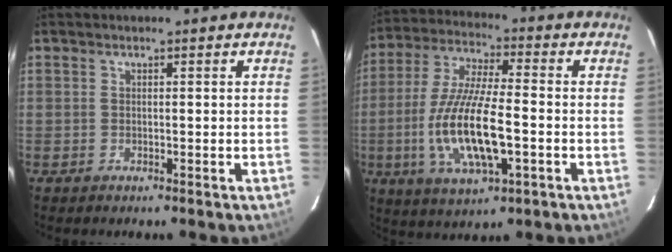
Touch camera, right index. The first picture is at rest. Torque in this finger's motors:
{"motor_torque": [0.99, -0.65, 1.06, 0.21]}